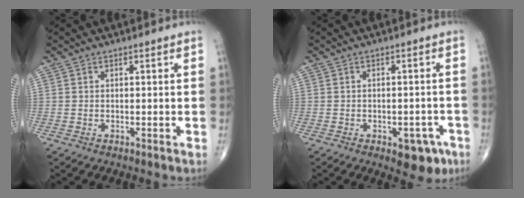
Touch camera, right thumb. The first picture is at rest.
{"total": 6.4, "force": [-3.3, 3.4, 4.2], "torque": [-0.027, 0.016, -0.035]}